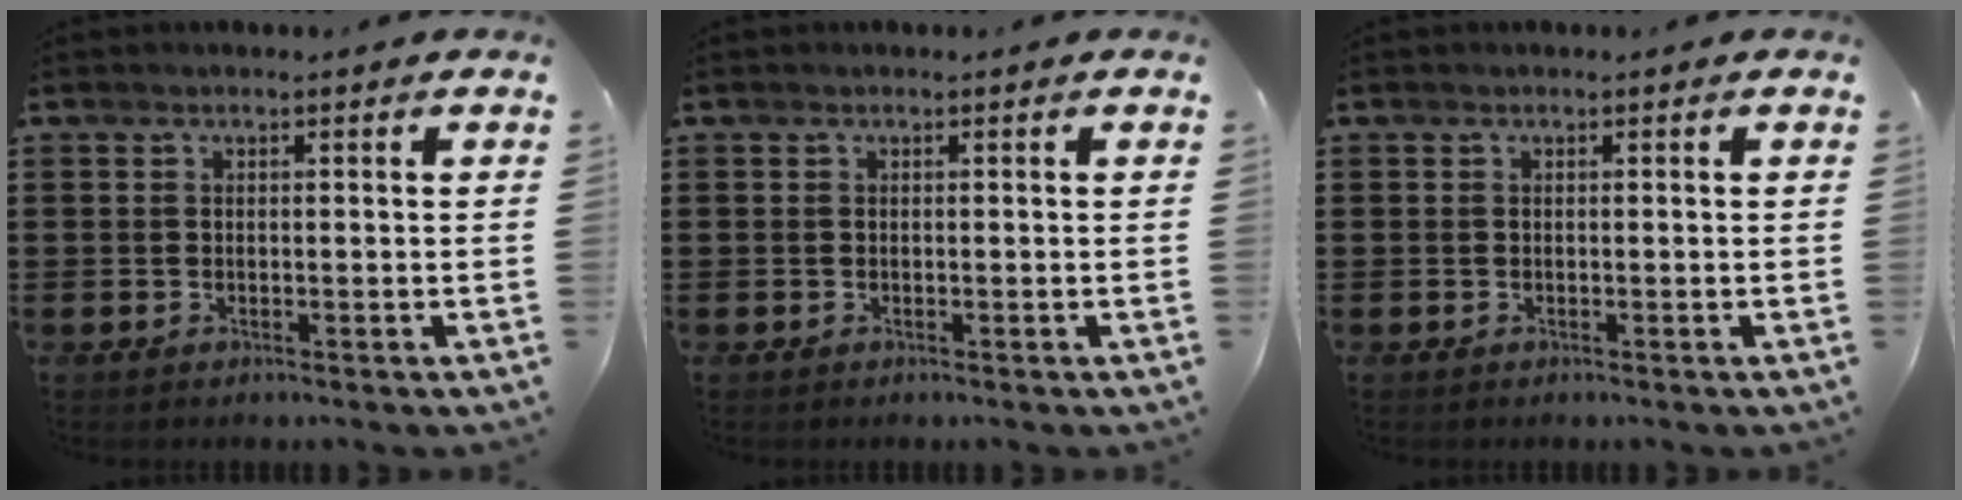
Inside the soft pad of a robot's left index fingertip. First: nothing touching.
{"total": 0.0}
{"total": 0.0}